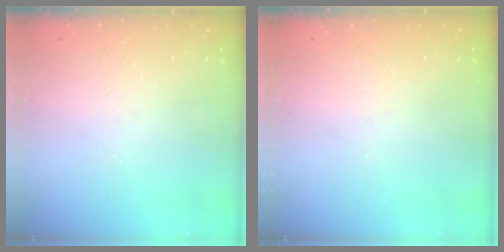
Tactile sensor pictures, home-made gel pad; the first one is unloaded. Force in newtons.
{"total": 0.0}